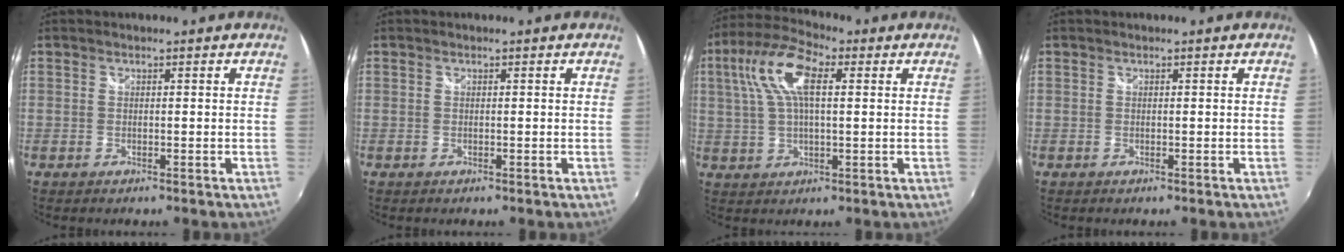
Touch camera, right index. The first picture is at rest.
{"total": 0.0}
{"total": 11.6, "force": [3.5, 4.7, 10.1], "torque": [-0.204, 0.028, 0.059]}
{"total": 0.0}